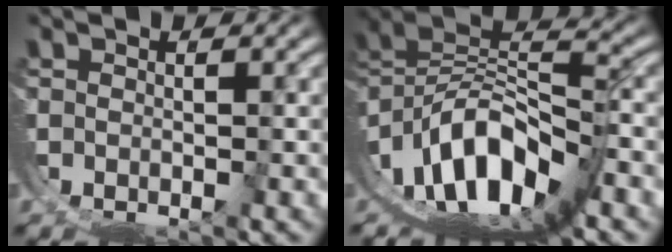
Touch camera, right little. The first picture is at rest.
{"total": 15.5, "force": [-2.0, 10.9, 10.8], "torque": [-0.183, -0.020, -0.028]}